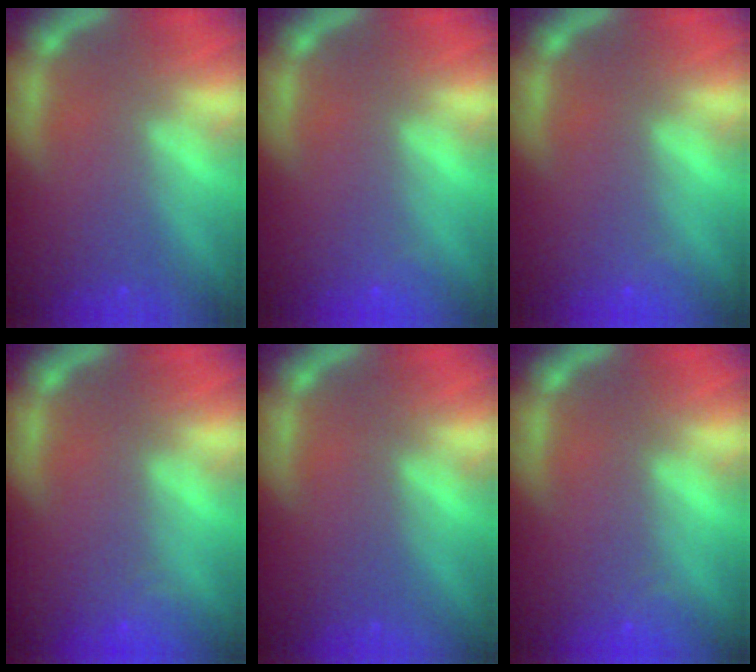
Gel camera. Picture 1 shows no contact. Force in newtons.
{"total": 0.9}
{"total": 0.9}
{"total": 1.9}
{"total": 0.0}
{"total": 1.4}